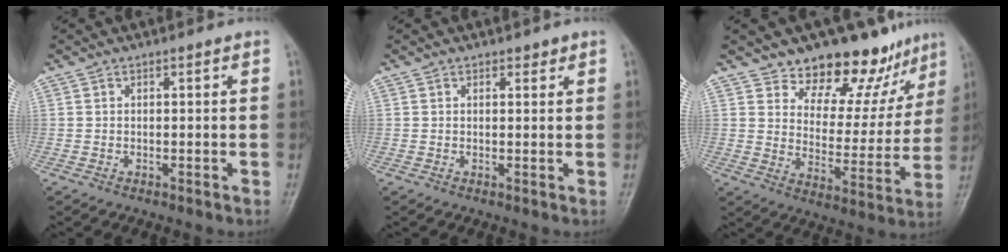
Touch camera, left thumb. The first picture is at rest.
{"total": 1.2, "force": [0.9, 0.7, 0.4], "torque": [0.004, -0.005, 0.010]}
{"total": 15.3, "force": [12.4, 7.3, 5.2], "torque": [-0.011, -0.094, 0.172]}